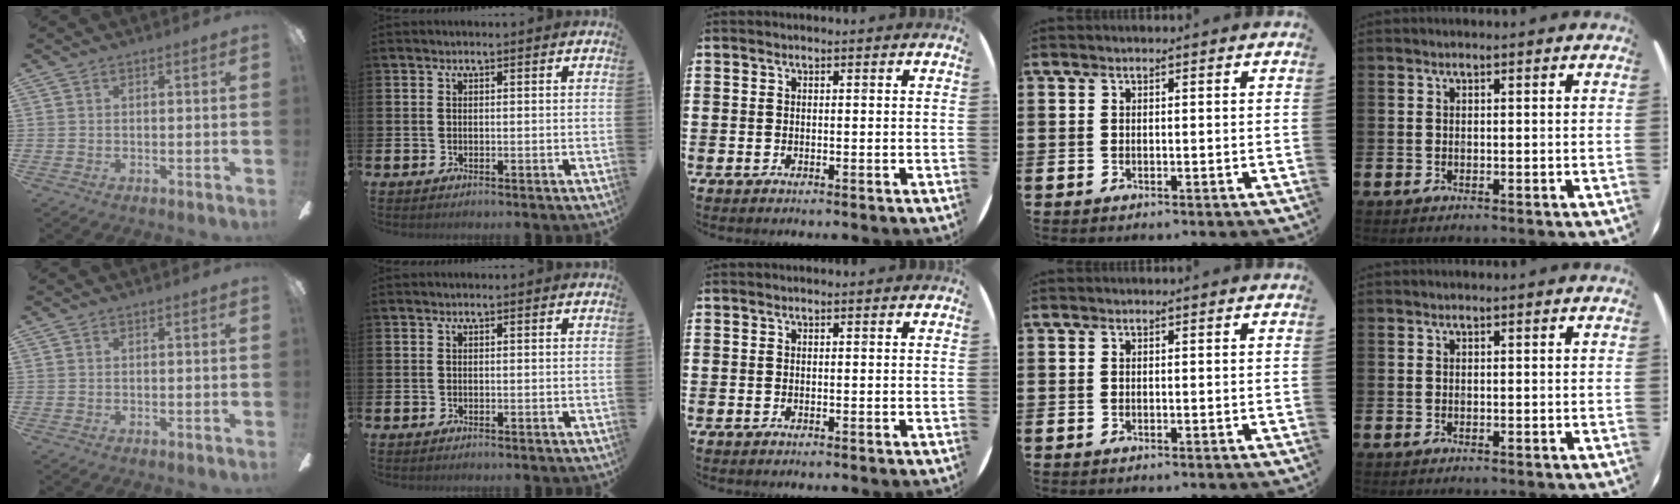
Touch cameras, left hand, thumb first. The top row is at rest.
{}